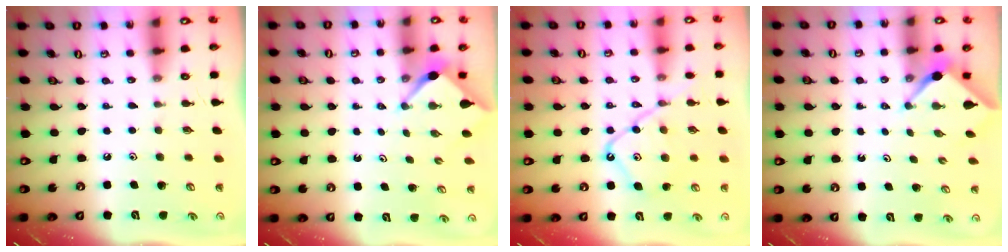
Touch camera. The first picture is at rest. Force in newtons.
{"total": 2.5, "press": 2.5, "slide": 0.3}
{"total": 13.2, "press": 13.2, "slide": 1.3}
{"total": 2.5, "press": 2.5, "slide": 0.3}